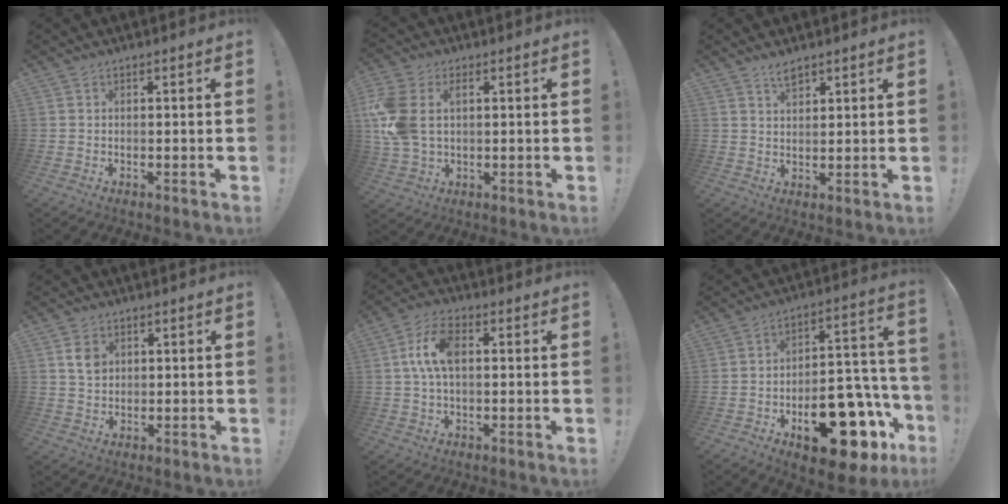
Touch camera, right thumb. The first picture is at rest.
{"total": 10.5, "force": [2.5, 7.1, 7.3], "torque": [-0.166, -0.007, 0.046]}
{"total": 3.7, "force": [3.0, 1.1, 1.9], "torque": [-0.023, -0.020, 0.051]}
{"total": 5.2, "force": [1.7, 4.1, 2.6], "torque": [-0.026, -0.002, 0.030]}
{"total": 9.4, "force": [1.3, 5.2, 7.8], "torque": [-0.145, 0.007, 0.026]}
{"total": 21.5, "force": [-10.5, 10.6, 15.4], "torque": [-0.184, 0.074, -0.151]}